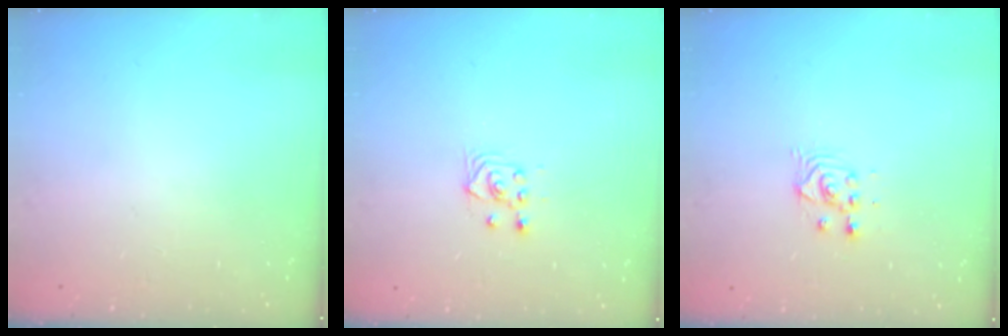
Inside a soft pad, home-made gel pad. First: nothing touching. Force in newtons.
{"total": 3.6, "press": 3.2, "slide": 1.6}
{"total": 2.9, "press": 2.9, "slide": 0.1}